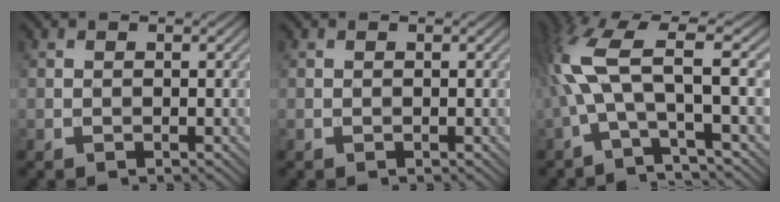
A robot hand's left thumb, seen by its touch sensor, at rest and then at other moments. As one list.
[{"total": 0.0}, {"total": 10.1, "force": [-0.1, 2.2, 9.9], "torque": [-0.211, 0.026, -0.018]}]